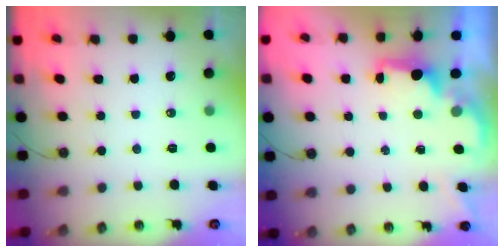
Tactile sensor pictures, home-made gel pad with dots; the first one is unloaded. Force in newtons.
{"total": 1.9, "press": 1.7, "slide": 0.8}